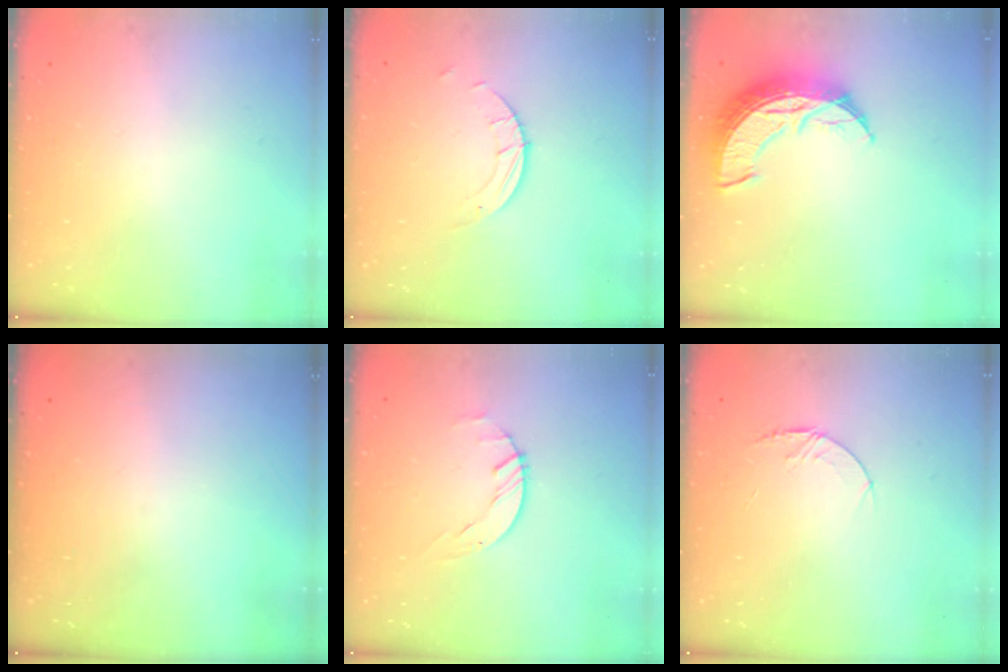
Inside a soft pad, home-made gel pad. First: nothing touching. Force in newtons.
{"total": 1.5, "press": 1.5, "slide": 0.1}
{"total": 11.2, "press": 11.1, "slide": 0.9}
{"total": 0.0}
{"total": 0.6, "press": 0.6, "slide": 0.1}
{"total": 4.0, "press": 3.9, "slide": 0.5}